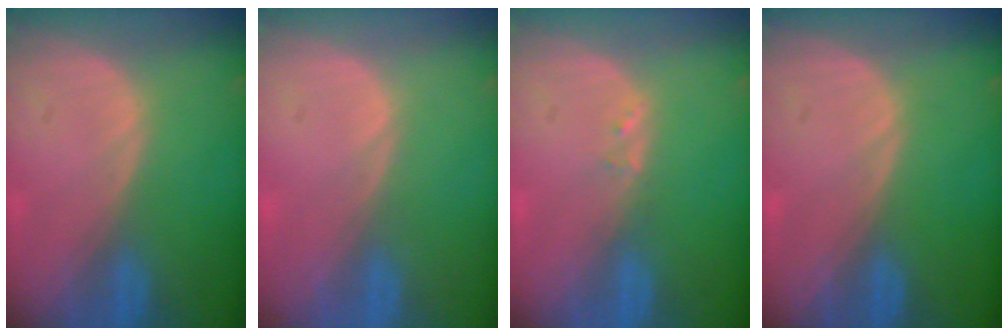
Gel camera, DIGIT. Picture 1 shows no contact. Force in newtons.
{"total": 0.5, "press": 0.1, "slide": 0.5}
{"total": 1.0, "press": 1.0, "slide": 0.2}
{"total": 0.0}